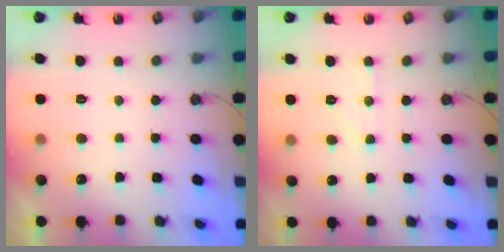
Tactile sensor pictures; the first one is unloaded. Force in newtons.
{"total": 5.4, "press": 5.4, "slide": 0.6}